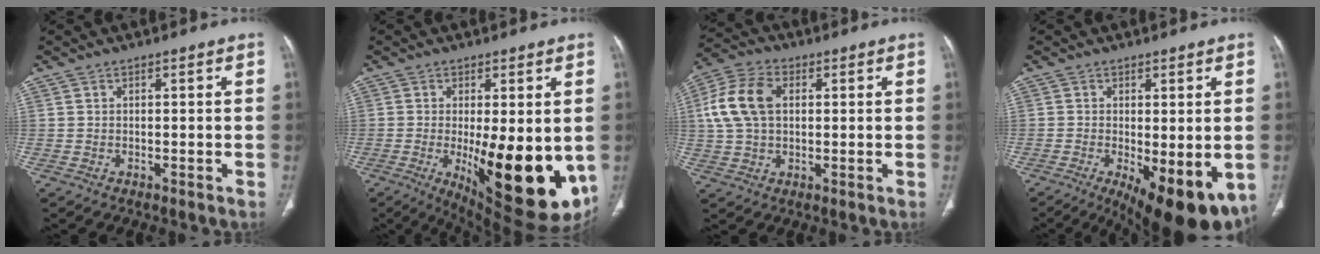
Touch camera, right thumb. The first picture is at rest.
{"total": 19.8, "force": [-3.3, 6.9, 18.2], "torque": [-0.217, -0.034, -0.023]}
{"total": 11.3, "force": [2.0, 7.4, 8.3], "torque": [-0.170, 0.019, 0.035]}
{"total": 15.2, "force": [-5.5, 5.7, 12.9], "torque": [-0.155, -0.024, -0.068]}